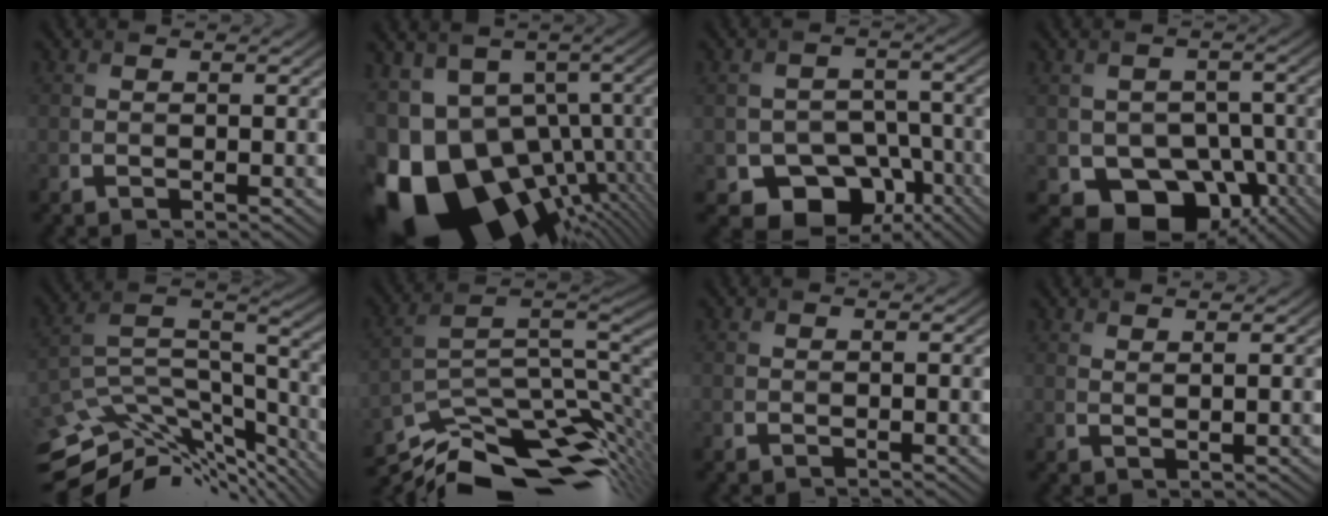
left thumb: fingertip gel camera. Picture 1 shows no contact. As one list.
[{"total": 17.1, "force": [-6.6, 10.7, 11.5], "torque": [-0.236, -0.020, -0.093]}, {"total": 9.1, "force": [-5.3, 6.5, 3.4], "torque": [-0.048, -0.015, -0.089]}, {"total": 9.1, "force": [-4.1, 7.0, 4.1], "torque": [-0.053, -0.024, -0.065]}, {"total": 13.7, "force": [-11.5, 4.8, 5.6], "torque": [-0.126, 0.010, -0.179]}, {"total": 13.9, "force": [-10.0, 4.7, 8.3], "torque": [-0.173, -0.012, -0.167]}, {"total": 0.0}, {"total": 1.4, "force": [1.4, 0.0, 0.4], "torque": [-0.005, -0.002, 0.026]}]